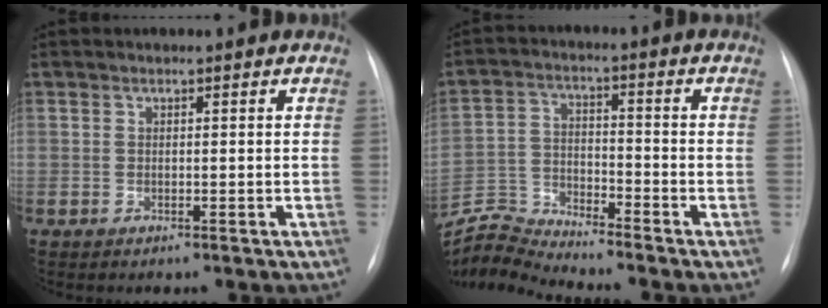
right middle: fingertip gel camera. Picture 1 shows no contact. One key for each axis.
{"total": 6.8, "fx": -6.6, "fy": -1.6, "fz": -1.2, "tx": 0.008, "ty": 0.002, "tz": -0.126}